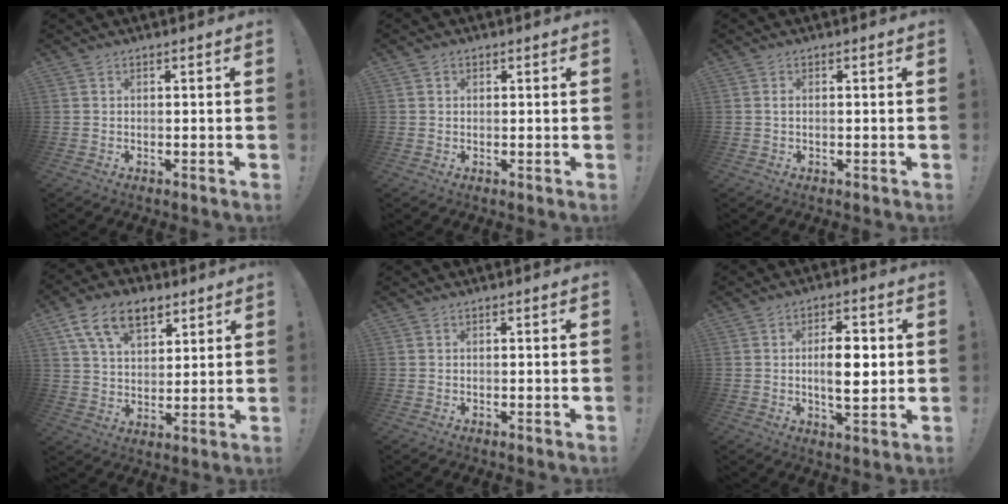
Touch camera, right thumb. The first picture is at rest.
{"total": 0.9, "force": [0.4, 0.8, 0.2], "torque": [0.001, 0.000, 0.006]}
{"total": 0.8, "force": [-0.1, 0.2, 0.7], "torque": [-0.016, 0.003, -0.002]}
{"total": 14.3, "force": [7.7, 8.5, 8.5], "torque": [-0.138, -0.024, 0.143]}
{"total": 0.0}
{"total": 9.4, "force": [0.2, 4.0, 8.5], "torque": [-0.139, -0.002, -0.004]}